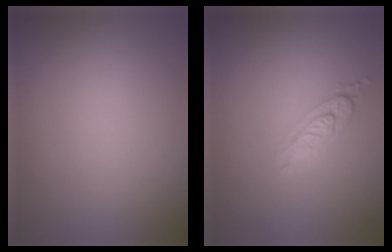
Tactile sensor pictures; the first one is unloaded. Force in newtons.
{"total": 2.1, "press": 1.8, "slide": 1.1}